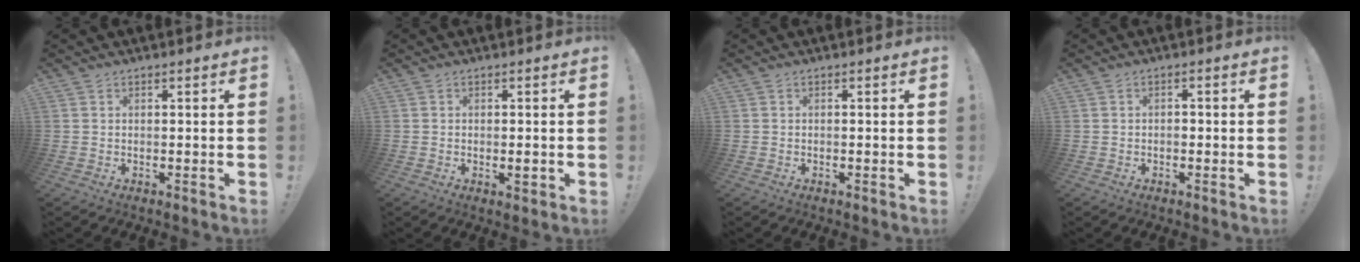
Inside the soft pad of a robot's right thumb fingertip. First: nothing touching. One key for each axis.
{"total": 1.4, "fx": -0.3, "fy": 0.8, "fz": 1.1, "tx": -0.006, "ty": -0.002, "tz": -0.007}
{"total": 0.0}
{"total": 1.2, "fx": -0.9, "fy": 0.4, "fz": 0.6, "tx": -0.015, "ty": 0.005, "tz": -0.016}